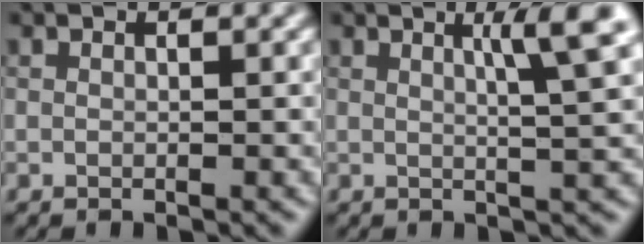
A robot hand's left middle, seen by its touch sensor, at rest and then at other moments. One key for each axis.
{"total": 4.7, "fx": 1.8, "fy": 0.7, "fz": 4.3, "tx": -0.057, "ty": 0.004, "tz": 0.026}